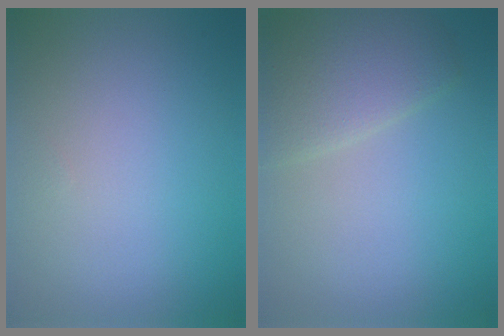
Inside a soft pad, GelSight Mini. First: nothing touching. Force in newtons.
{"total": 3.8, "press": 3.8, "slide": 0.2}